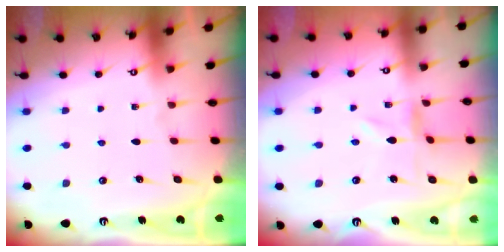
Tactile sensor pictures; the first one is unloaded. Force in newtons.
{"total": 0.5, "press": 0.5, "slide": 0.2}